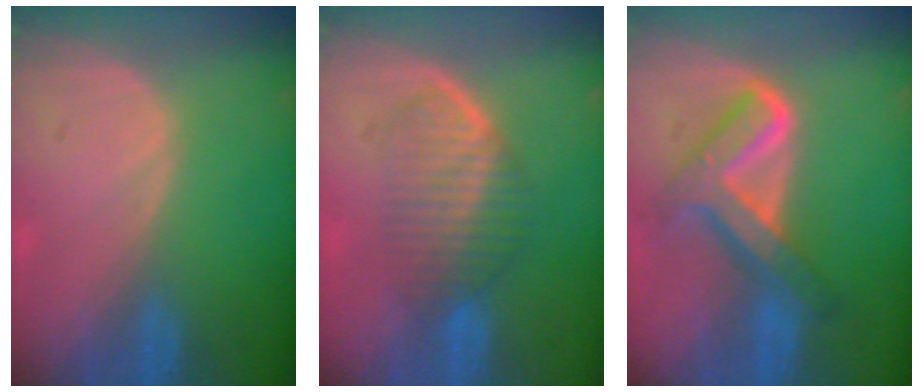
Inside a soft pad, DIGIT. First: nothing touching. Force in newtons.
{"total": 5.9, "press": 5.8, "slide": 1.3}
{"total": 8.0, "press": 8.0, "slide": 0.7}